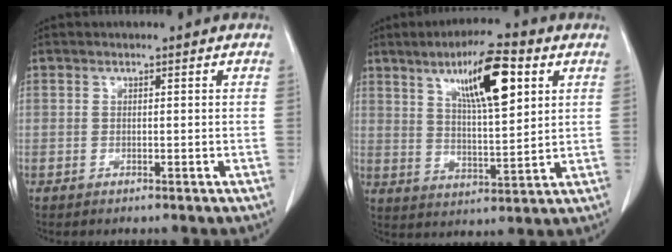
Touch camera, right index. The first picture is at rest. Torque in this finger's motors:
{"motor_torque": [1.10, 0.98, 0.38, 0.11]}